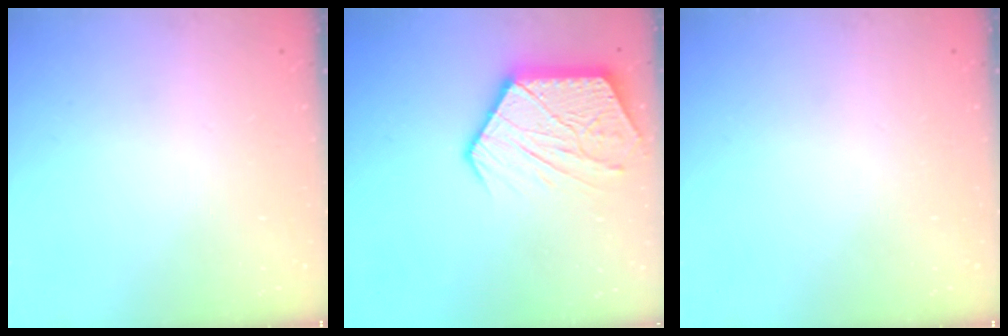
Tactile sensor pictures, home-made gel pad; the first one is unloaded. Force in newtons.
{"total": 14.5, "press": 14.5, "slide": 1.1}
{"total": 0.0}